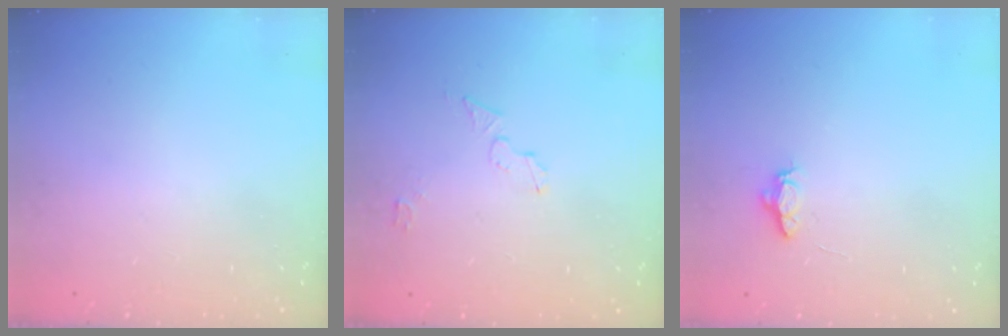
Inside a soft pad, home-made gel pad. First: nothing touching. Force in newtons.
{"total": 4.4, "press": 4.4, "slide": 0.1}
{"total": 4.7, "press": 4.7, "slide": 0.4}